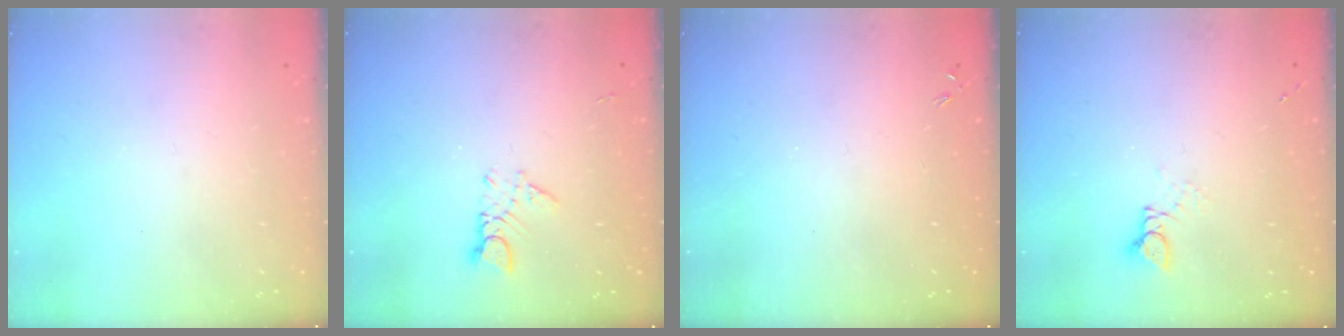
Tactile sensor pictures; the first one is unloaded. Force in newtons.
{"total": 2.4, "press": 2.4, "slide": 0.2}
{"total": 0.0}
{"total": 2.4, "press": 2.4, "slide": 0.3}